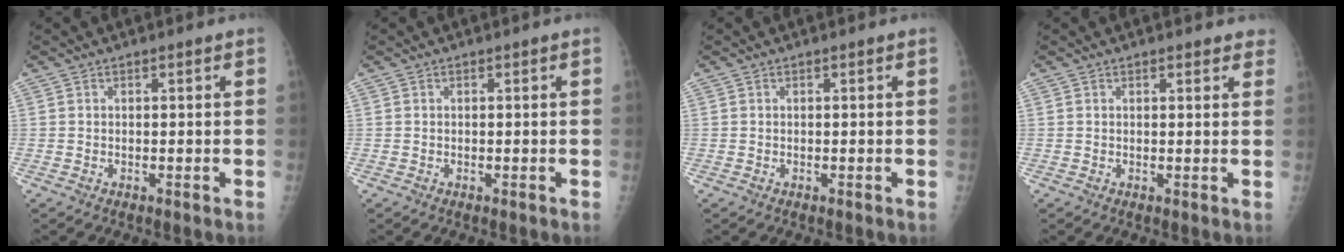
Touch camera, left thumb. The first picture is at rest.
{"total": 0.0}
{"total": 0.0}
{"total": 2.9, "force": [2.4, 1.1, 1.3], "torque": [0.008, -0.002, 0.021]}